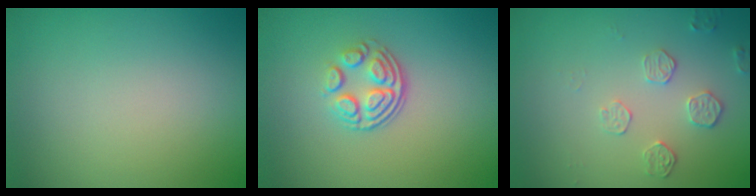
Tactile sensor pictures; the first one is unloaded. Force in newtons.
{"total": 3.5, "press": 2.4, "slide": 2.6}
{"total": 1.8, "press": 1.2, "slide": 1.3}